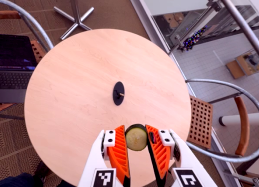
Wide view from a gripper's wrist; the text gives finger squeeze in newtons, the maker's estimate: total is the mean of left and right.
{"total": 7.8, "left": 7.6, "right": 7.9}